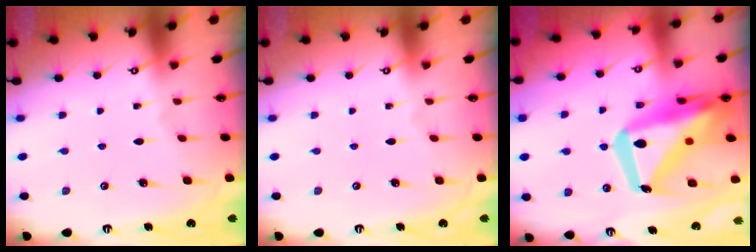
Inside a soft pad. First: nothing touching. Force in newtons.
{"total": 0.0}
{"total": 24.0, "press": 23.9, "slide": 2.4}